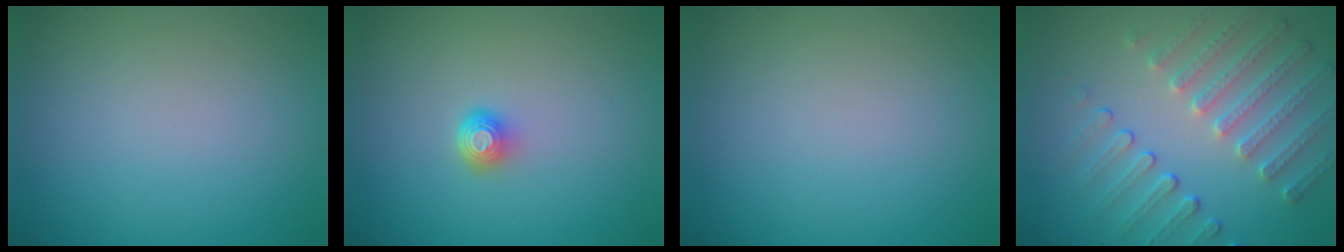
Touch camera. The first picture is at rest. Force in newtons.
{"total": 1.6, "press": 1.2, "slide": 1.1}
{"total": 0.0}
{"total": 5.0, "press": 3.8, "slide": 3.3}